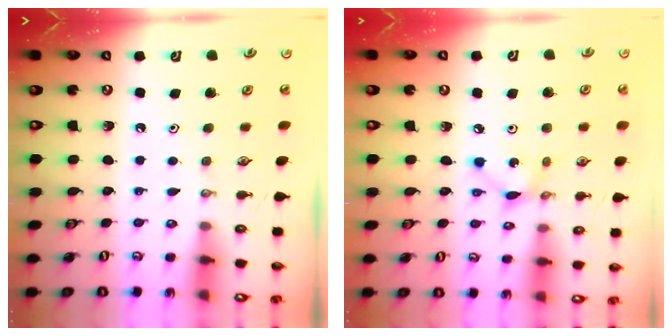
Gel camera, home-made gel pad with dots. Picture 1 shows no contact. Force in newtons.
{"total": 4.5, "press": 4.5, "slide": 0.2}